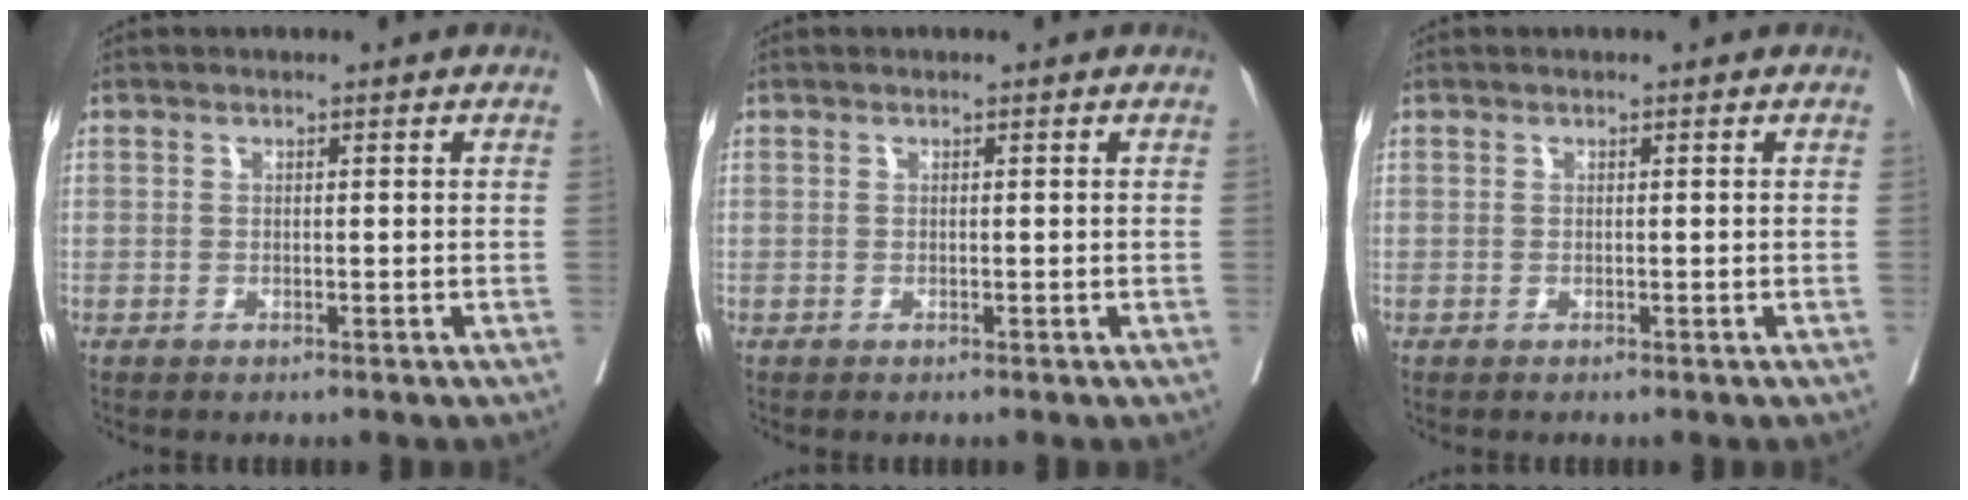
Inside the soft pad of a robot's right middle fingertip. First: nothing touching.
{"total": 0.0}
{"total": 0.0}